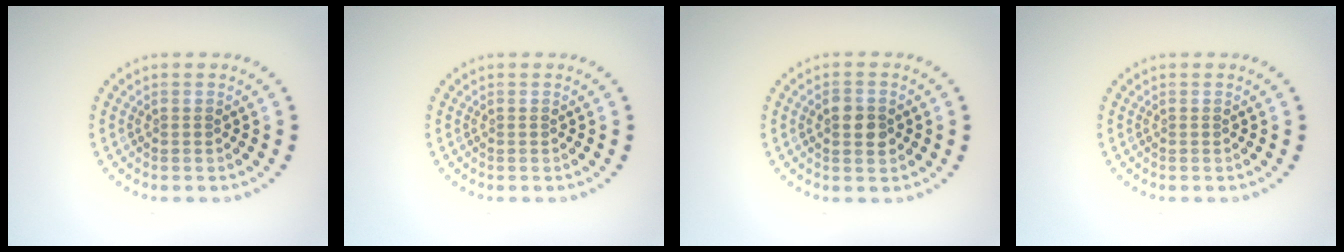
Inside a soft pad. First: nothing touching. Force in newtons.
{"total": 0.0}
{"total": 2.0, "press": 2.0, "slide": 0.1}
{"total": 0.0}